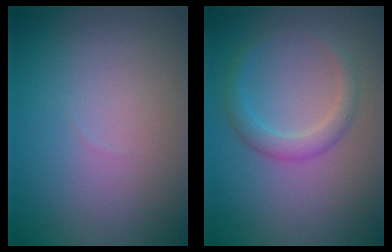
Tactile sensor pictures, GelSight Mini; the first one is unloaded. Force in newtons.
{"total": 2.3, "press": 2.3, "slide": 0.1}